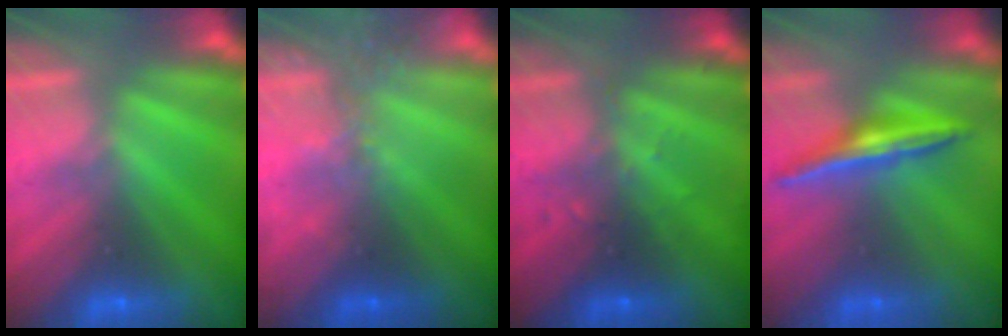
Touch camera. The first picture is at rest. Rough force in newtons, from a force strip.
{"total": 2.4}
{"total": 2.9}
{"total": 1.6}